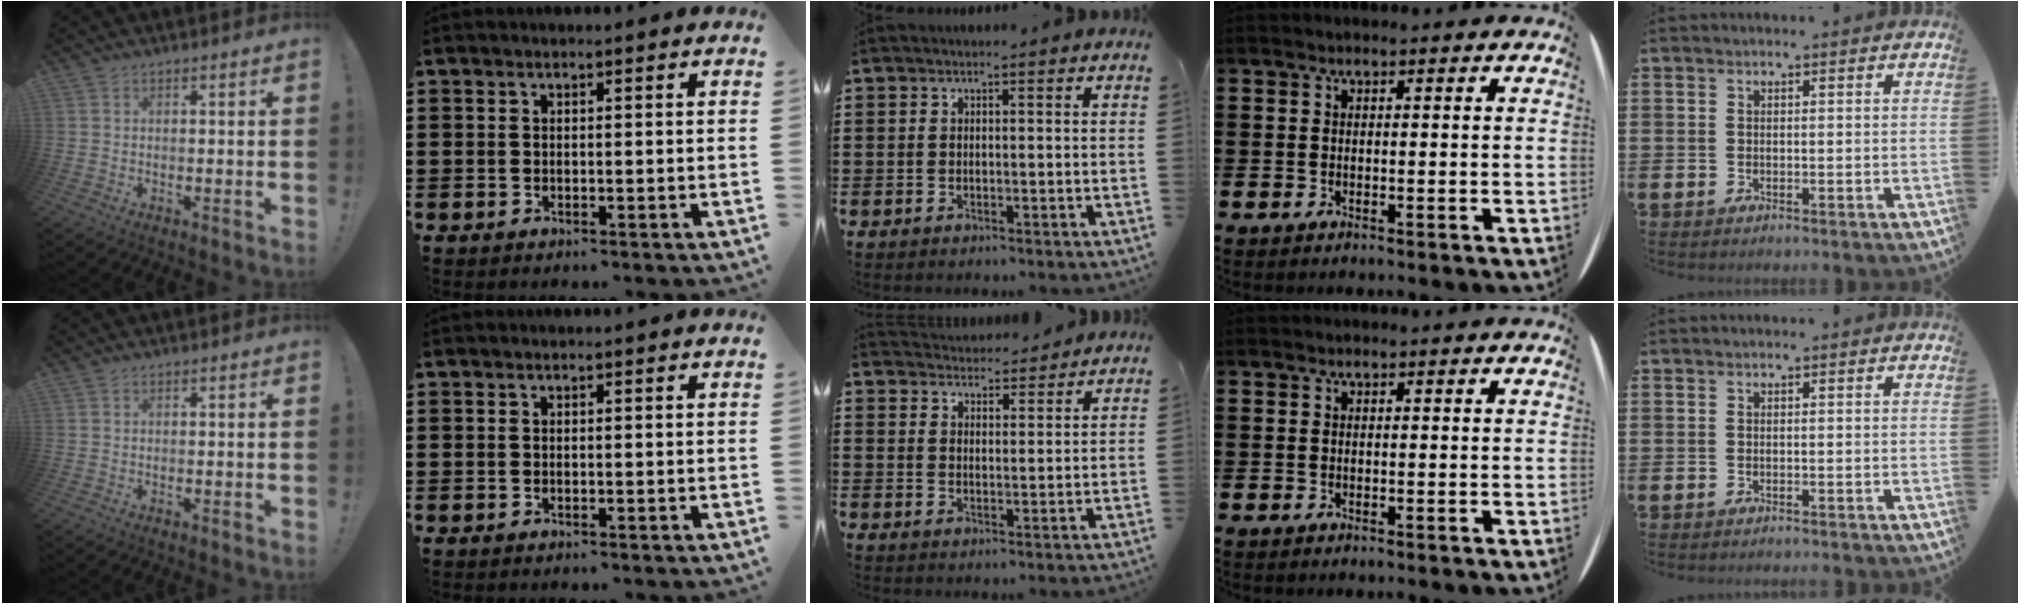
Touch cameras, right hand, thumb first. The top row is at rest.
{"middle": {"total": 3.5, "force": [3.5, 0.4, -0.3], "torque": [-0.005, -0.016, 0.065]}}